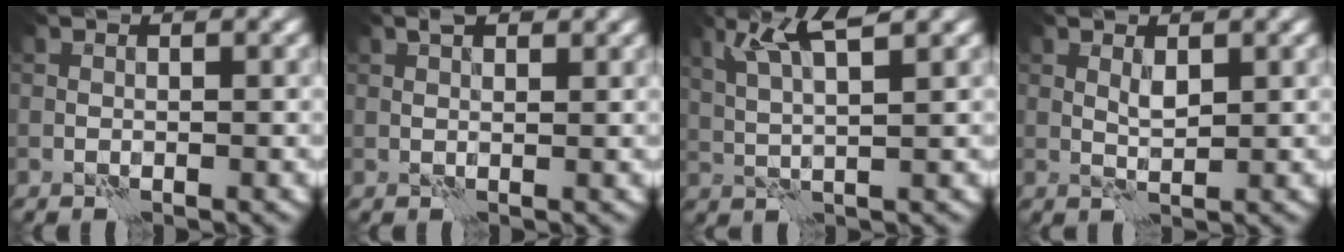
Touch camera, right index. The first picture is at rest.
{"total": 1.6, "force": [1.1, 0.7, 0.9], "torque": [-0.015, 0.005, 0.017]}
{"total": 4.6, "force": [2.5, 0.7, 3.8], "torque": [-0.077, 0.007, 0.052]}
{"total": 1.2, "force": [0.6, 0.4, 1.0], "torque": [-0.024, 0.001, 0.014]}